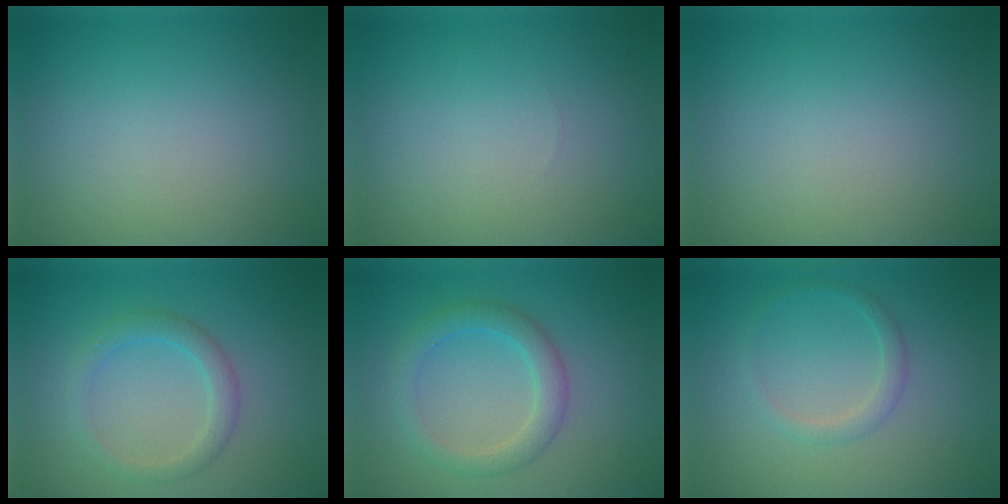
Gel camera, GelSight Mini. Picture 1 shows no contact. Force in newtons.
{"total": 0.0}
{"total": 0.0}
{"total": 2.3, "press": 2.3, "slide": 0.1}
{"total": 2.9, "press": 2.9, "slide": 0.1}
{"total": 1.6, "press": 1.6, "slide": 0.1}